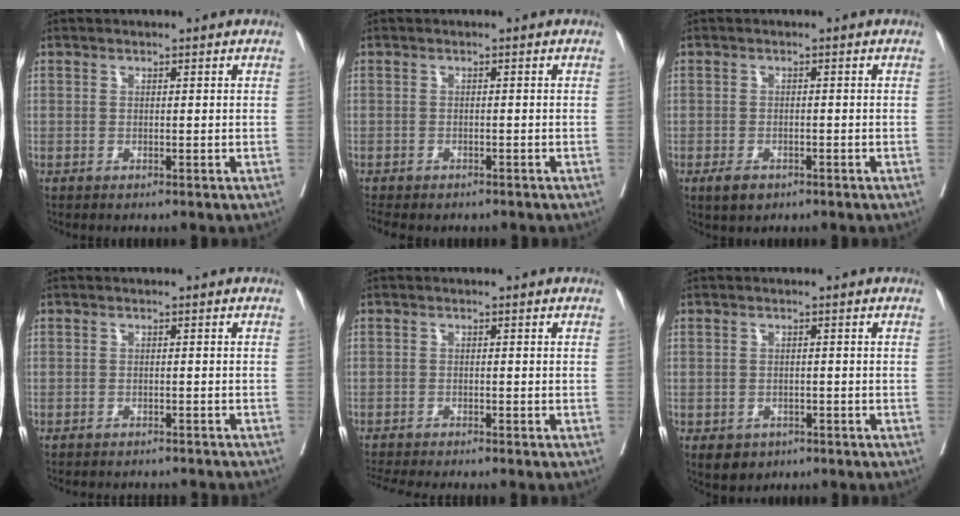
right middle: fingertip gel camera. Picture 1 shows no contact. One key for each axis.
{"total": 5.6, "fx": -4.7, "fy": 2.0, "fz": 2.3, "tx": -0.036, "ty": -0.003, "tz": -0.063}
{"total": 2.6, "fx": -1.6, "fy": 1.4, "fz": 1.5, "tx": -0.031, "ty": -0.003, "tz": -0.020}
{"total": 7.6, "fx": -7.2, "fy": 1.5, "fz": 2.0, "tx": -0.019, "ty": -0.006, "tz": -0.082}
{"total": 7.3, "fx": -6.6, "fy": -0.1, "fz": 3.1, "tx": -0.037, "ty": -0.014, "tz": -0.104}
{"total": 3.7, "fx": -2.2, "fy": 2.8, "fz": 1.0, "tx": -0.011, "ty": 0.001, "tz": -0.027}